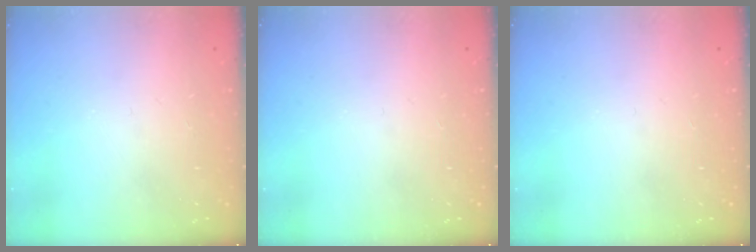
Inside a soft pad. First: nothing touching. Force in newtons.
{"total": 0.0}
{"total": 0.0}